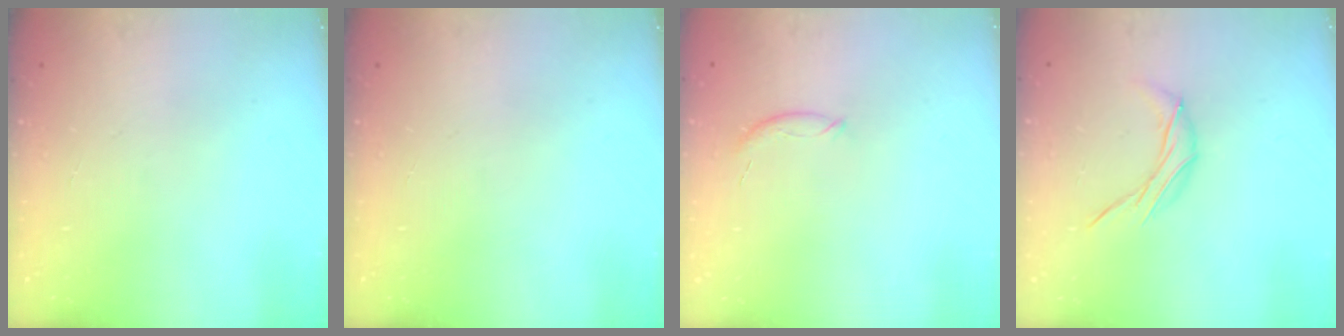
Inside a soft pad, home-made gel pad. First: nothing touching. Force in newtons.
{"total": 0.0}
{"total": 6.5, "press": 6.4, "slide": 1.4}
{"total": 6.4, "press": 6.4, "slide": 0.3}